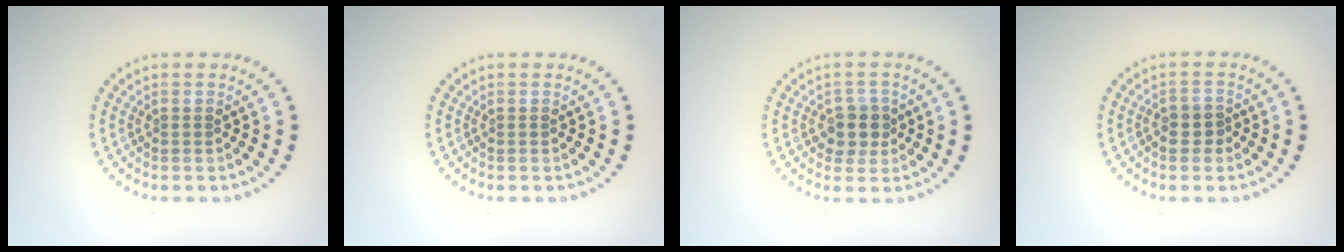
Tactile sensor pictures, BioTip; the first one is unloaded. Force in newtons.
{"total": 0.0}
{"total": 2.4, "press": 2.2, "slide": 1.0}
{"total": 2.0, "press": 1.9, "slide": 0.8}